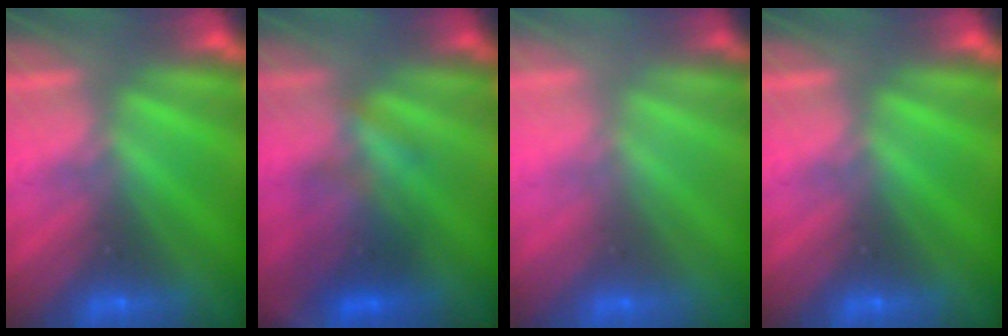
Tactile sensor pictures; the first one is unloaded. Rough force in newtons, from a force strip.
{"total": 3.7}
{"total": 2.7}
{"total": 0.0}